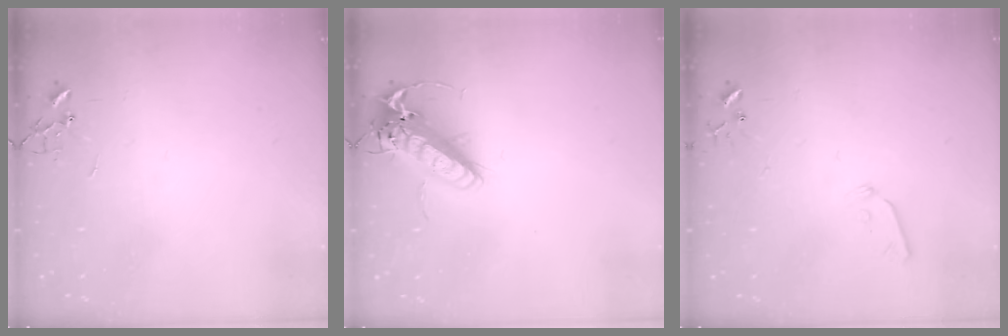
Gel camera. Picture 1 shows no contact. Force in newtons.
{"total": 17.8, "press": 17.5, "slide": 3.4}
{"total": 5.4, "press": 5.4, "slide": 0.8}